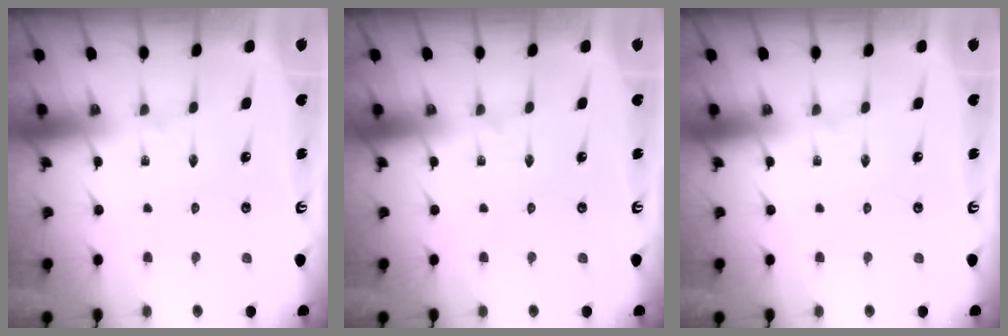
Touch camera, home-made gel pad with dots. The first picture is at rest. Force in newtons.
{"total": 0.0}
{"total": 0.0}